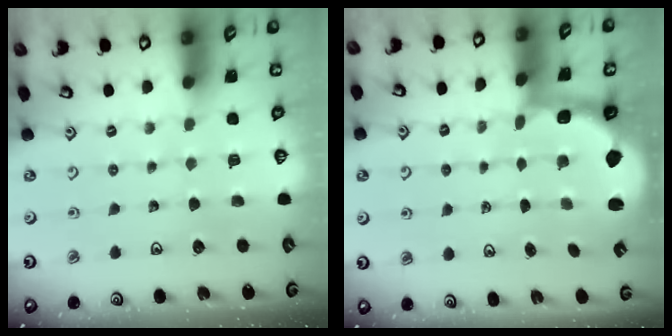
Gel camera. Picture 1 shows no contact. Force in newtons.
{"total": 2.5, "press": 1.3, "slide": 2.1}